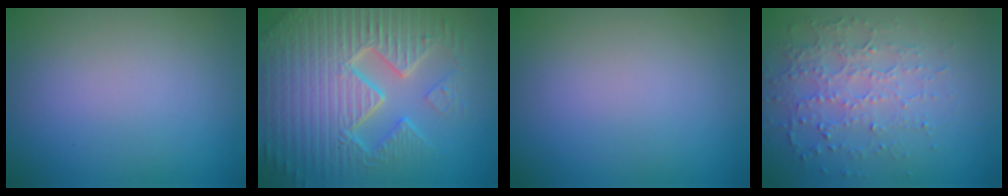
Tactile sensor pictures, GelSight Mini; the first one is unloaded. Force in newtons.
{"total": 11.2, "press": 7.2, "slide": 8.6}
{"total": 0.0}
{"total": 3.5, "press": 3.2, "slide": 1.4}